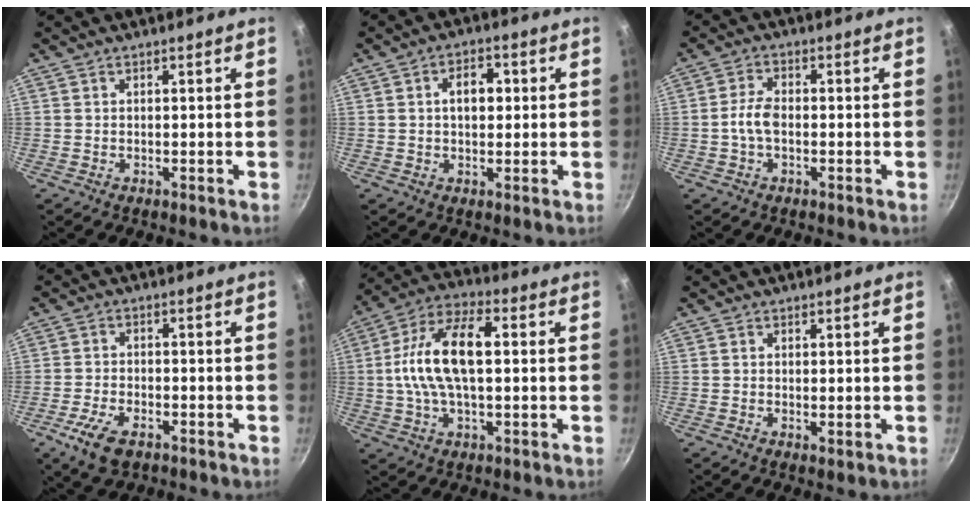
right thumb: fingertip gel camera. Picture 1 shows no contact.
{"total": 5.6, "force": [0.8, 3.7, 4.1], "torque": [-0.041, 0.013, 0.009]}
{"total": 4.4, "force": [-0.8, 2.4, 3.5], "torque": [-0.069, 0.018, -0.022]}
{"total": 7.4, "force": [-3.9, 3.8, 5.1], "torque": [-0.103, 0.011, -0.073]}
{"total": 15.4, "force": [1.2, 7.5, 13.3], "torque": [-0.241, 0.028, 0.007]}
{"total": 0.8, "force": [0.2, 0.4, 0.7], "torque": [-0.012, -0.004, 0.001]}